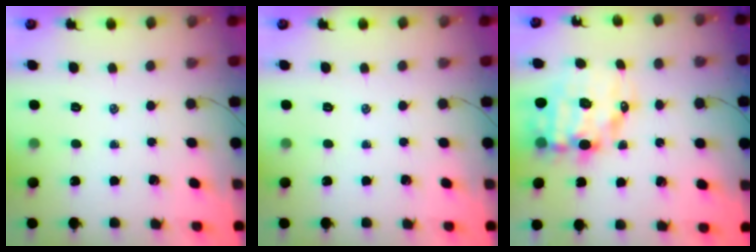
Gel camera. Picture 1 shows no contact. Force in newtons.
{"total": 0.0}
{"total": 12.0, "press": 11.6, "slide": 3.0}